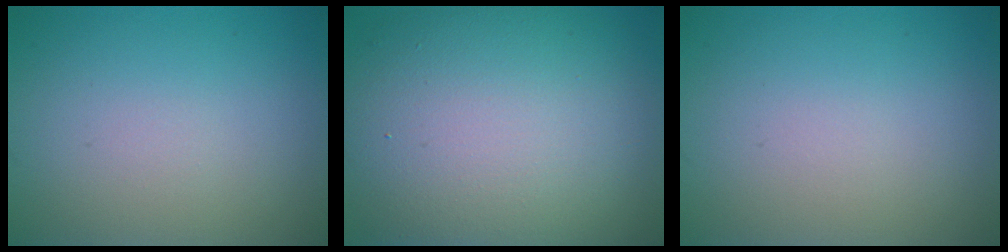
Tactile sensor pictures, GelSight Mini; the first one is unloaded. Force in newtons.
{"total": 14.8, "press": 14.8, "slide": 0.9}
{"total": 0.0}